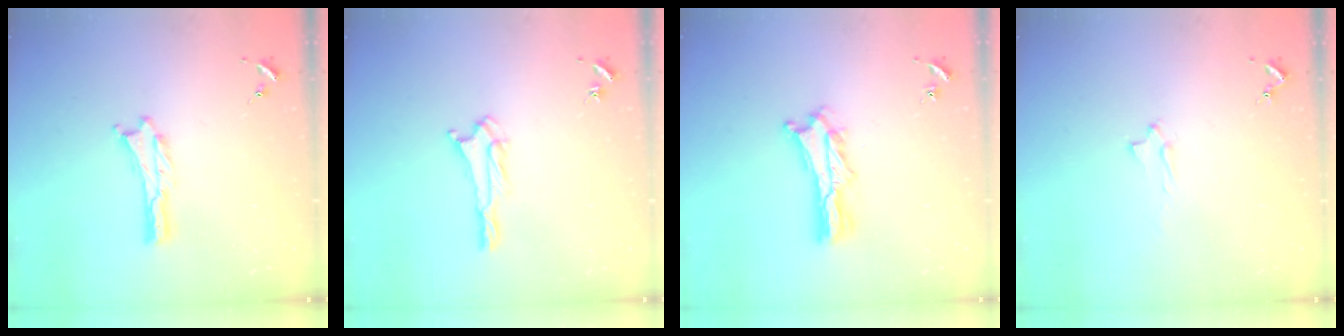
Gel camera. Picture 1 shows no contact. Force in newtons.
{"total": 1.7, "press": 1.7, "slide": 0.2}
{"total": 3.4, "press": 3.4, "slide": 0.3}
{"total": 2.0, "press": 2.0, "slide": 0.4}